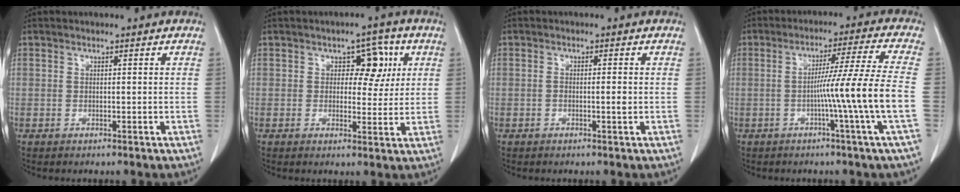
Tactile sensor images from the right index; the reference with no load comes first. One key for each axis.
{"total": 5.7, "fx": 1.7, "fy": 3.4, "fz": 4.3, "tx": -0.045, "ty": 0.013, "tz": 0.023}
{"total": 1.6, "fx": -0.3, "fy": 0.2, "fz": 1.6, "tx": -0.030, "ty": 0.001, "tz": -0.005}
{"total": 10.8, "fx": -2.5, "fy": -3.2, "fz": 10.0, "tx": -0.159, "ty": -0.003, "tz": -0.043}